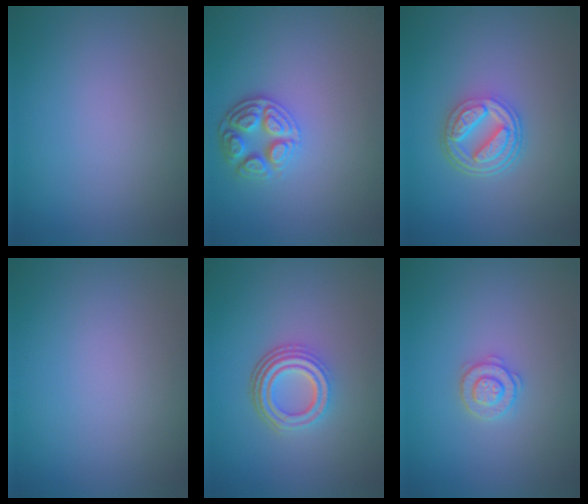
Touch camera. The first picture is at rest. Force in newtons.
{"total": 3.4, "press": 3.0, "slide": 1.6}
{"total": 4.8, "press": 3.7, "slide": 3.1}
{"total": 0.0}
{"total": 4.5, "press": 3.3, "slide": 3.1}
{"total": 2.2, "press": 2.2, "slide": 0.3}